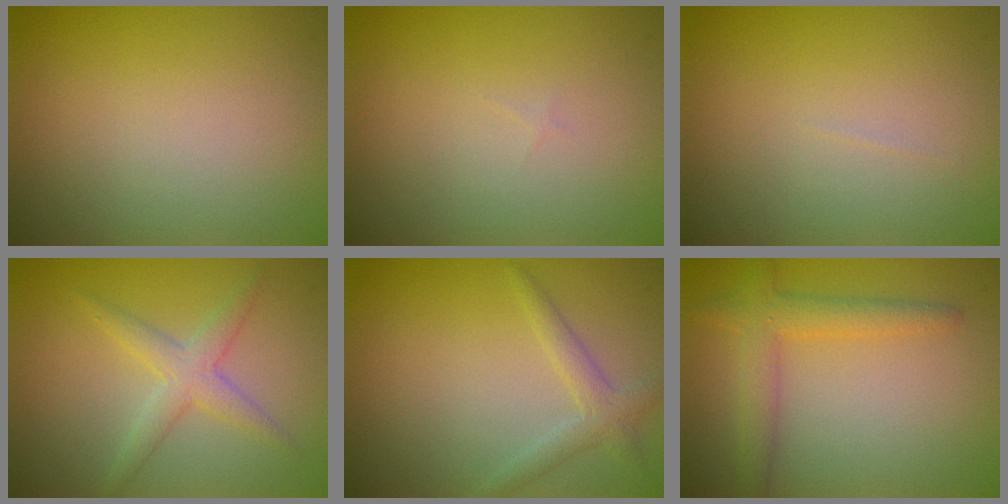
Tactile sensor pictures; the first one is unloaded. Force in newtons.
{"total": 0.0}
{"total": 0.0}
{"total": 2.6, "press": 2.6, "slide": 0.1}
{"total": 1.9, "press": 1.9, "slide": 0.0}
{"total": 3.2, "press": 3.1, "slide": 0.2}